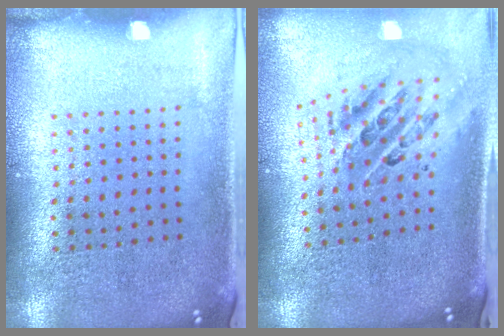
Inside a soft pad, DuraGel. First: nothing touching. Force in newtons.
{"total": 1.6, "press": 1.3, "slide": 0.9}